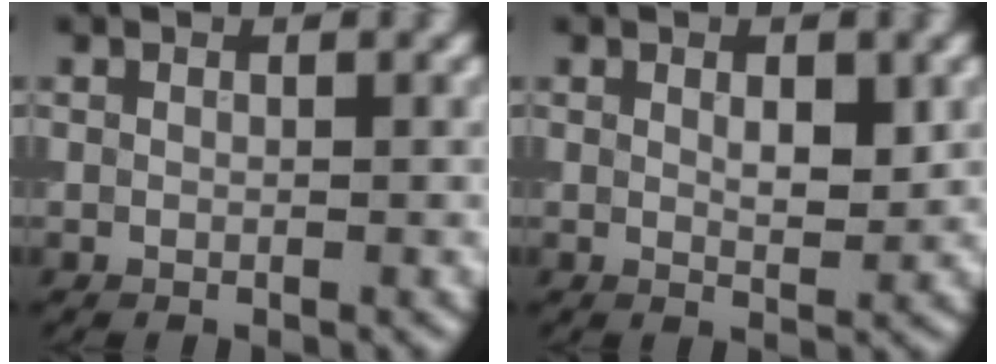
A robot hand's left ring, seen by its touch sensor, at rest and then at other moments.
{"total": 2.0, "force": [0.7, 0.7, 1.7], "torque": [-0.025, -0.003, 0.013]}